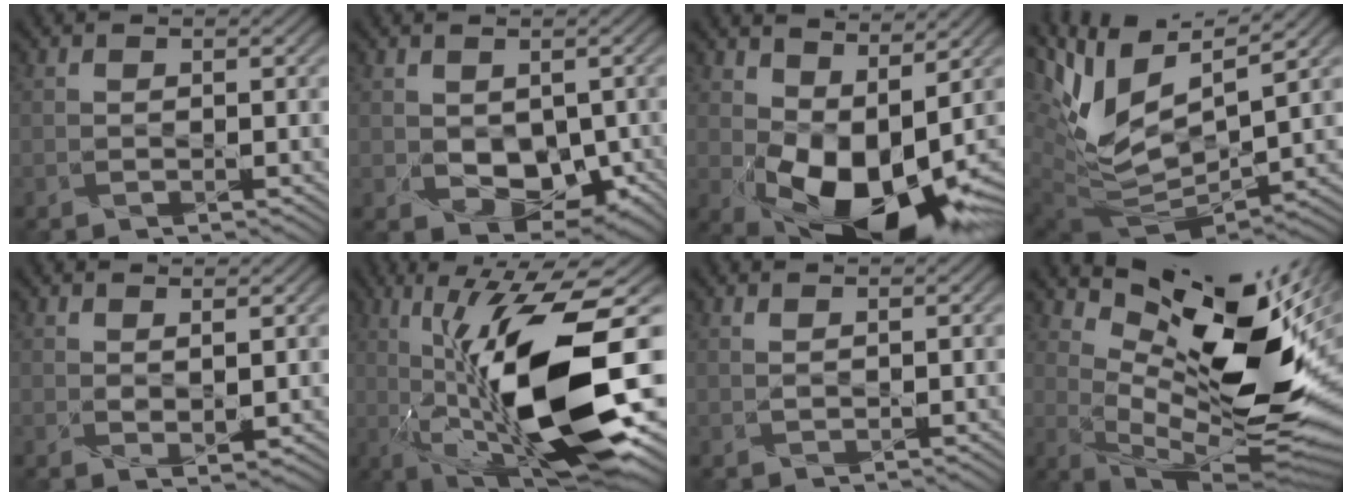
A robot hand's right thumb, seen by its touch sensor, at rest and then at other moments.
{"total": 6.4, "force": [-1.2, 4.4, 4.5], "torque": [-0.083, -0.025, -0.005]}
{"total": 12.3, "force": [1.1, 7.1, 10.0], "torque": [-0.166, -0.011, 0.031]}
{"total": 12.9, "force": [3.5, 6.7, 10.5], "torque": [-0.242, -0.008, 0.073]}
{"total": 1.7, "force": [1.4, 0.4, 0.9], "torque": [-0.021, -0.006, 0.030]}
{"total": 17.0, "force": [-0.9, 5.5, 16.1], "torque": [-0.281, 0.011, -0.014]}
{"total": 0.9, "force": [0.8, 0.3, 0.3], "torque": [-0.005, 0.001, 0.014]}
{"total": 16.3, "force": [5.8, 6.2, 13.9], "torque": [-0.221, -0.006, 0.113]}